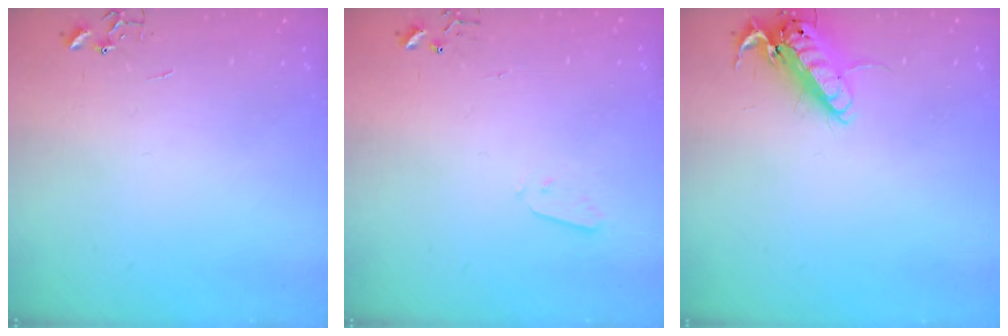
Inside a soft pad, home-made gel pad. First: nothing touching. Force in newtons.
{"total": 2.2, "press": 2.2, "slide": 0.4}
{"total": 13.6, "press": 13.5, "slide": 2.3}